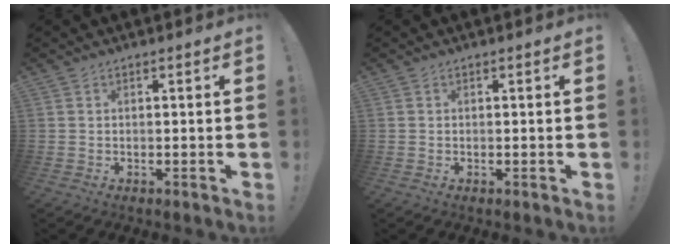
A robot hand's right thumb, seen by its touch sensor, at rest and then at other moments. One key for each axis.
{"total": 0.0}